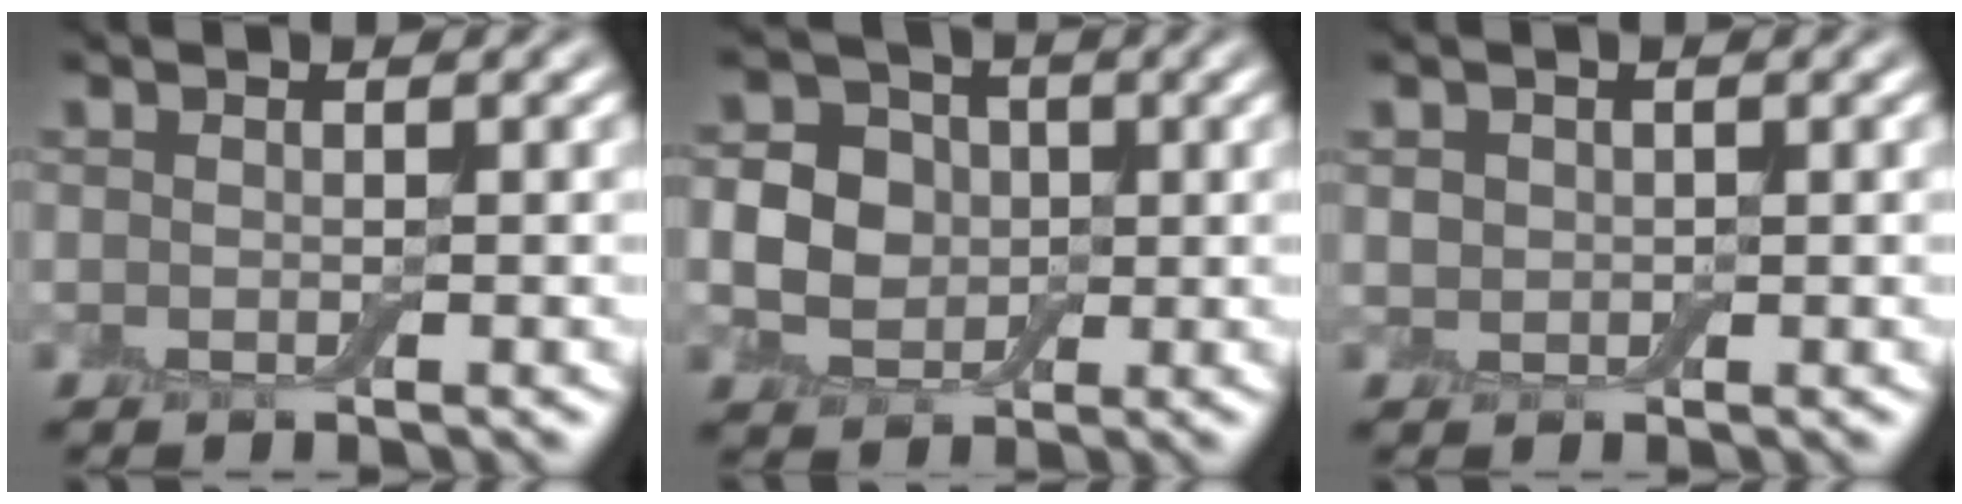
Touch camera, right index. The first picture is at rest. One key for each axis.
{"total": 5.6, "fx": 0.1, "fy": 5.0, "fz": 2.7, "tx": -0.044, "ty": 0.013, "tz": -0.013}
{"total": 1.0, "fx": 0.3, "fy": 0.8, "fz": 0.3, "tx": -0.006, "ty": 0.001, "tz": 0.005}